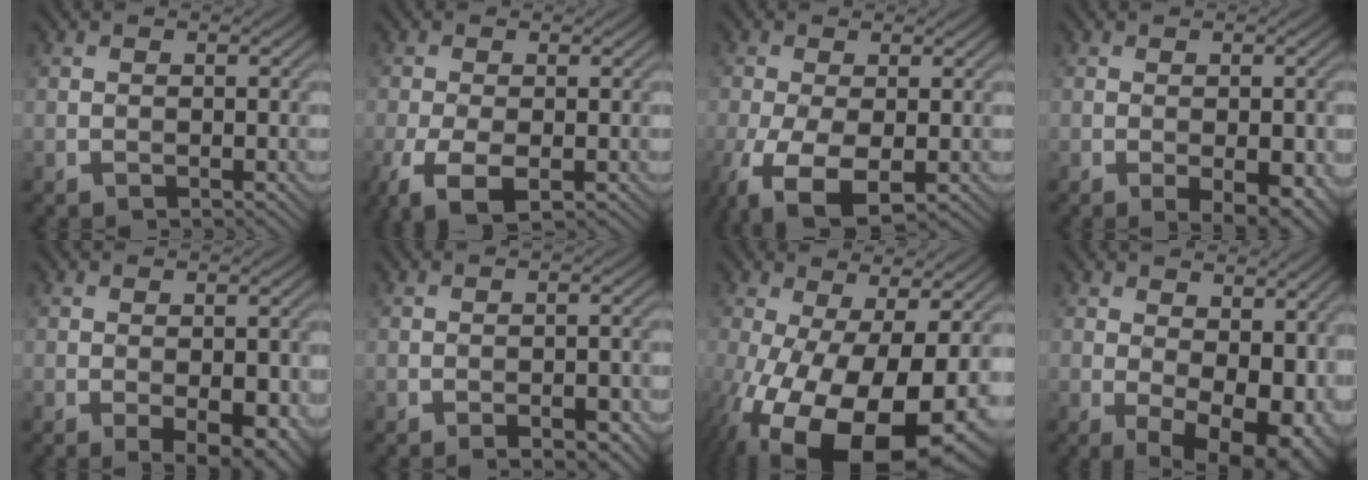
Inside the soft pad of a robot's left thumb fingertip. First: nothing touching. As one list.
[{"total": 5.4, "force": [-2.6, 2.4, 4.1], "torque": [-0.102, -0.005, -0.051]}, {"total": 7.9, "force": [-3.7, 3.5, 6.0], "torque": [-0.150, -0.018, -0.066]}, {"total": 4.4, "force": [-1.6, 1.5, 3.8], "torque": [-0.055, -0.004, -0.015]}, {"total": 5.1, "force": [-1.9, 1.9, 4.3], "torque": [-0.061, -0.005, -0.018]}, {"total": 3.5, "force": [-2.2, 0.8, 2.5], "torque": [-0.046, 0.012, -0.027]}, {"total": 19.2, "force": [-6.2, 9.2, 15.6], "torque": [-0.285, -0.050, -0.072]}, {"total": 12.3, "force": [-1.4, 6.7, 10.2], "torque": [-0.140, -0.019, 0.006]}]